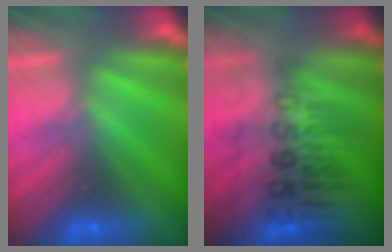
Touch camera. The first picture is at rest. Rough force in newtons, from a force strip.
{"total": 2.9}